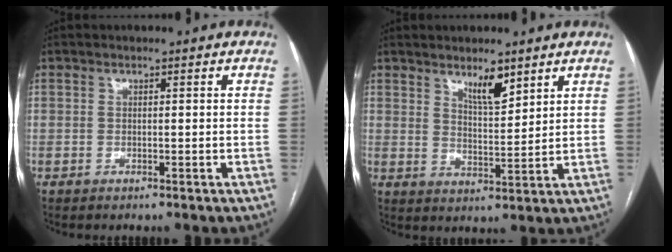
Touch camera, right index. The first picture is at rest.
{"total": 5.1, "force": [3.7, 1.3, 3.3], "torque": [-0.060, -0.008, 0.066]}